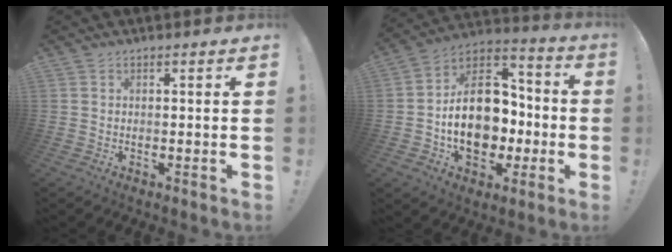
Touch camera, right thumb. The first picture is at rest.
{"total": 19.9, "force": [-3.6, 14.1, 13.6], "torque": [-0.225, 0.023, -0.046]}